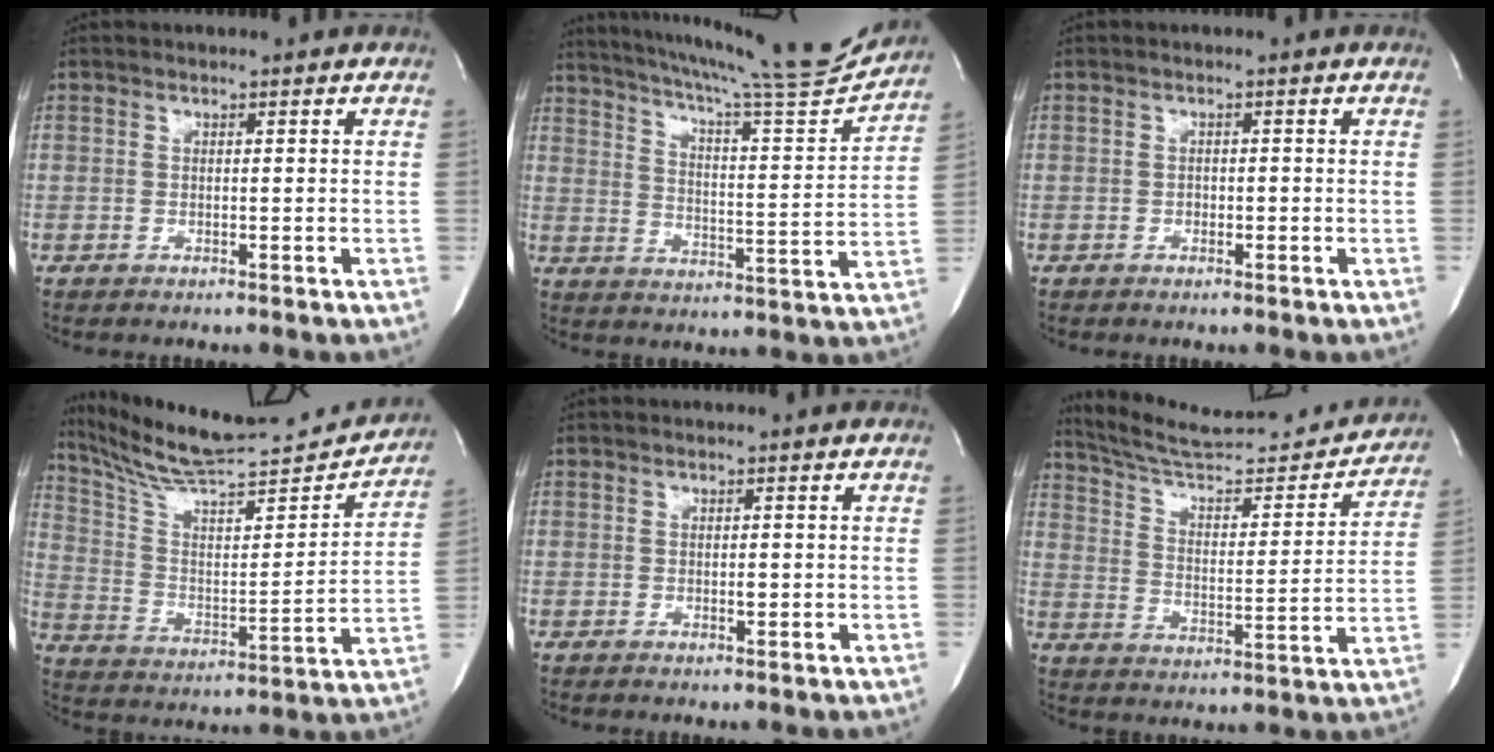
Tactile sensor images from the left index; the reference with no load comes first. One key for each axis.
{"total": 20.3, "fx": 18.8, "fy": -0.1, "fz": 7.7, "tx": -0.128, "ty": -0.053, "tz": 0.257}
{"total": 0.5, "fx": -0.2, "fy": 0.4, "fz": 0.3, "tx": -0.001, "ty": 0.003, "tz": -0.006}
{"total": 23.8, "fx": 22.4, "fy": 2.0, "fz": 7.7, "tx": -0.128, "ty": -0.040, "tz": 0.332}
{"total": 0.6, "fx": 0.0, "fy": 0.2, "fz": 0.6, "tx": -0.009, "ty": 0.000, "tz": 0.000}
{"total": 22.3, "fx": 21.0, "fy": 3.0, "fz": 6.8, "tx": -0.100, "ty": -0.036, "tz": 0.294}